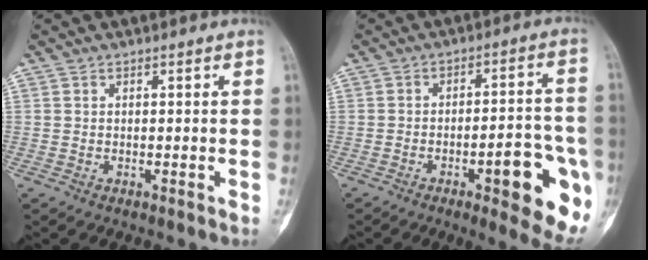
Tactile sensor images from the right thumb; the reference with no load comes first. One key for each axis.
{"total": 15.4, "fx": -5.7, "fy": 4.6, "fz": 13.5, "tx": -0.139, "ty": 0.025, "tz": -0.066}